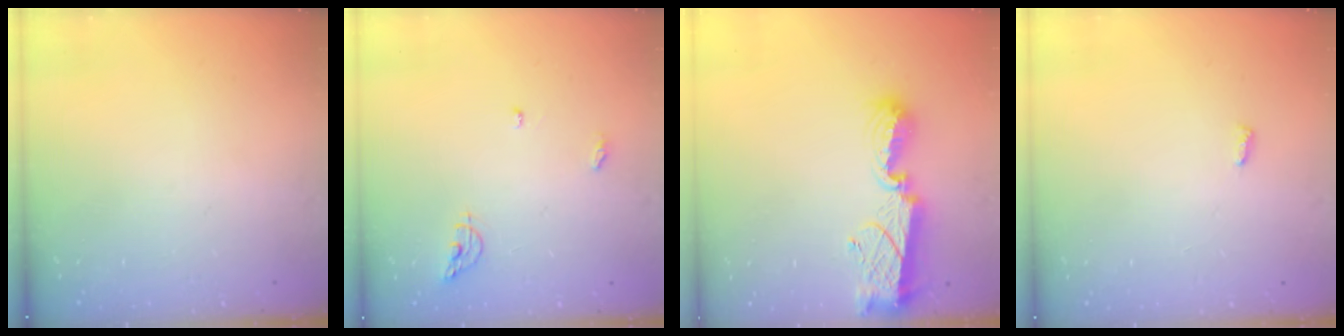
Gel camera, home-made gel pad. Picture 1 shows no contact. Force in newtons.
{"total": 6.5, "press": 6.5, "slide": 0.5}
{"total": 11.4, "press": 11.4, "slide": 0.8}
{"total": 2.8, "press": 2.8, "slide": 0.4}